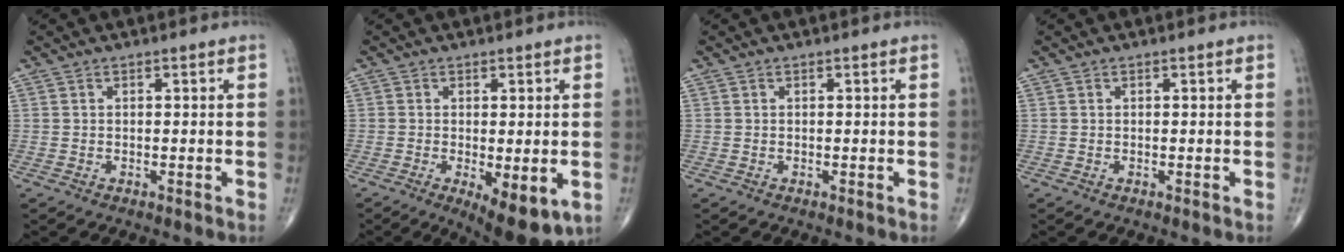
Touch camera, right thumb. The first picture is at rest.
{"total": 9.3, "force": [-3.0, 3.4, 8.1], "torque": [-0.109, -0.020, -0.036]}
{"total": 0.0}
{"total": 0.0}